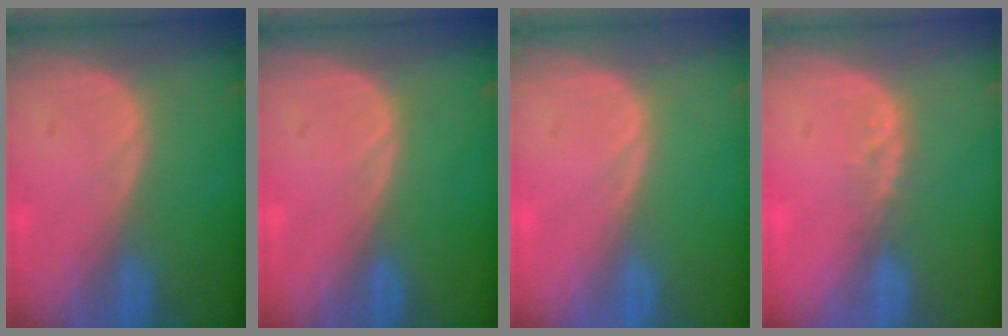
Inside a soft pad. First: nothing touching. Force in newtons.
{"total": 0.0}
{"total": 0.0}
{"total": 2.1, "press": 1.8, "slide": 1.1}